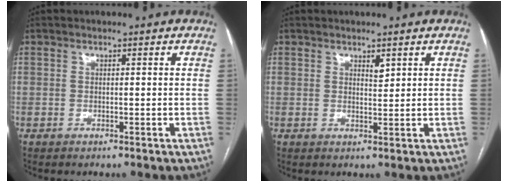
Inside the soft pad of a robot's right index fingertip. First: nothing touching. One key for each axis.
{"total": 1.6, "fx": 1.0, "fy": 0.6, "fz": 1.1, "tx": -0.020, "ty": -0.004, "tz": 0.019}